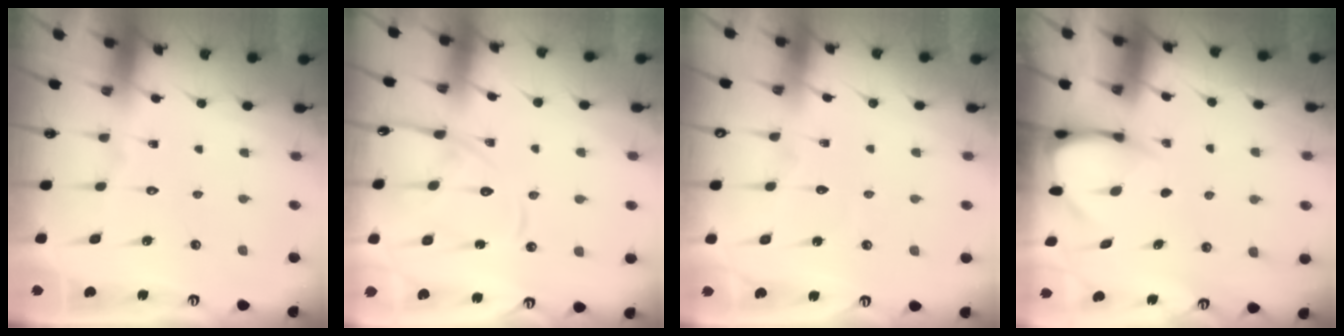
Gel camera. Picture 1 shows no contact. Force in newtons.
{"total": 12.5, "press": 12.5, "slide": 1.0}
{"total": 2.3, "press": 2.2, "slide": 0.3}
{"total": 3.6, "press": 3.6, "slide": 0.3}